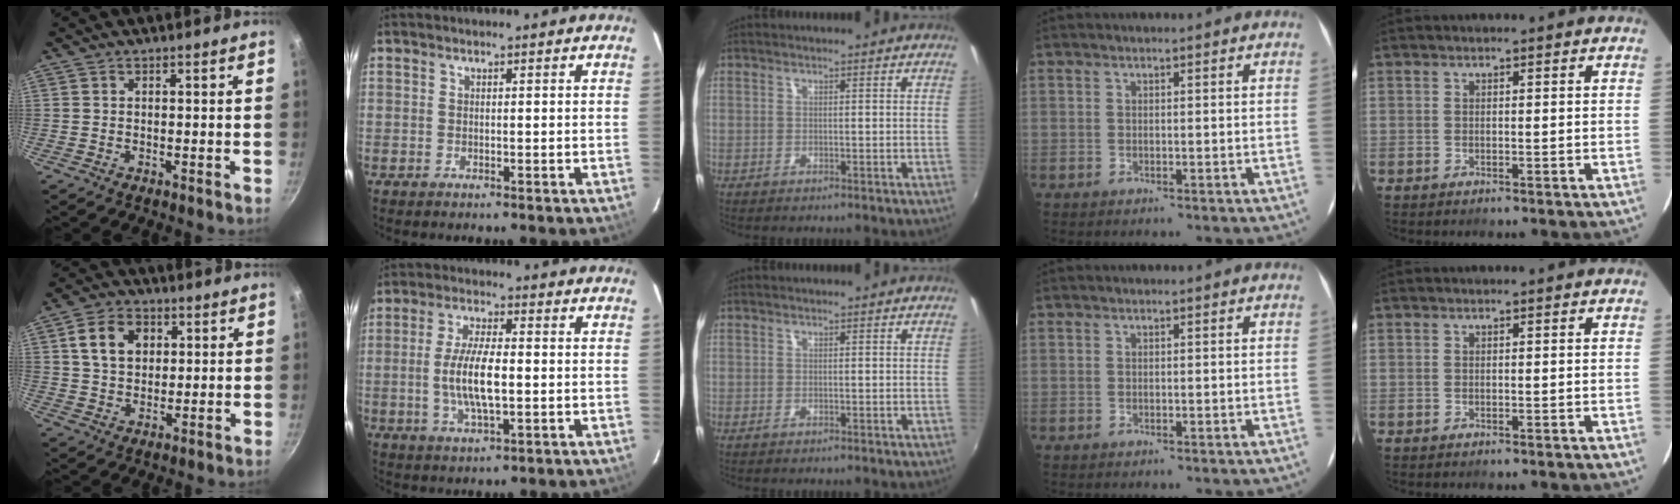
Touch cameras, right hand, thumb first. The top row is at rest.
{"thumb": {"total": 9.0, "force": [2.6, 6.7, 5.4], "torque": [-0.078, 0.005, 0.041]}, "index": {"total": 9.2, "force": [-0.9, 2.8, 8.7], "torque": [-0.171, -0.004, -0.017]}}